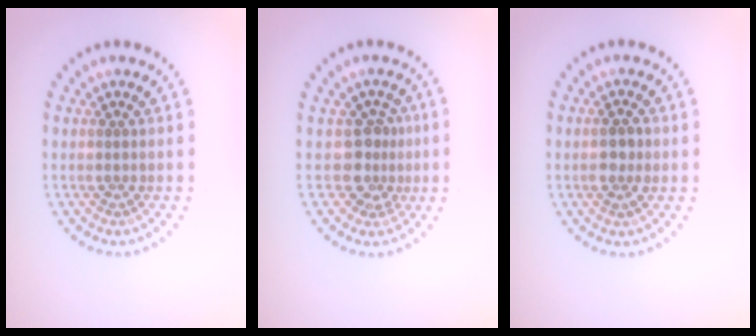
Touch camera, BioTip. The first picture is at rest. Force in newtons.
{"total": 2.6, "press": 2.0, "slide": 1.7}
{"total": 2.1, "press": 2.0, "slide": 0.4}